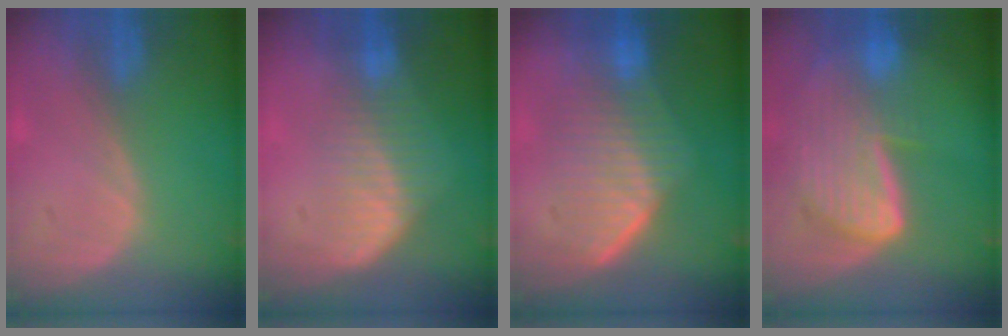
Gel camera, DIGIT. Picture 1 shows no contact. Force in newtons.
{"total": 6.5, "press": 6.0, "slide": 2.4}
{"total": 7.8, "press": 7.7, "slide": 0.6}
{"total": 9.2, "press": 8.1, "slide": 4.5}